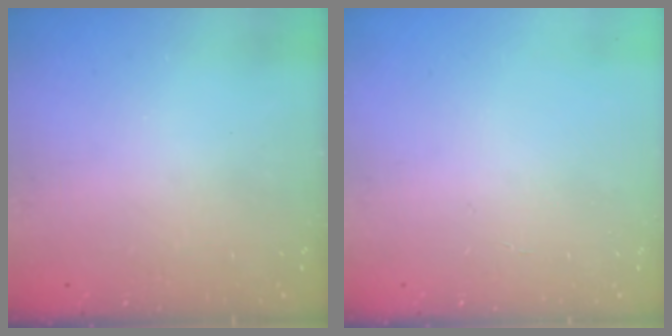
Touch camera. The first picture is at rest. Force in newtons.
{"total": 2.2, "press": 2.2, "slide": 0.2}